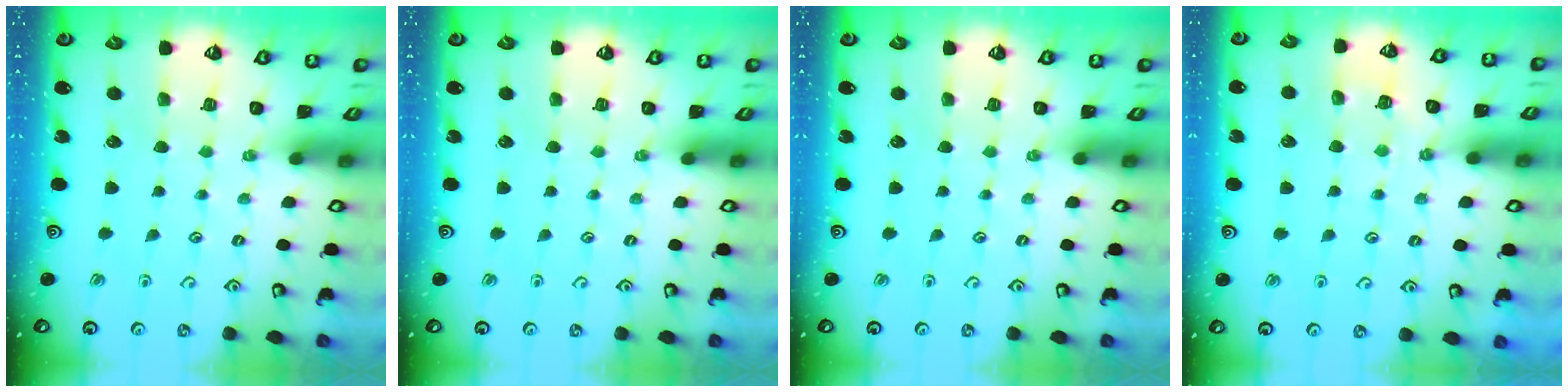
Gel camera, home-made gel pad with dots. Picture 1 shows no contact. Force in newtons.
{"total": 0.0}
{"total": 0.0}
{"total": 5.8, "press": 5.8, "slide": 0.1}